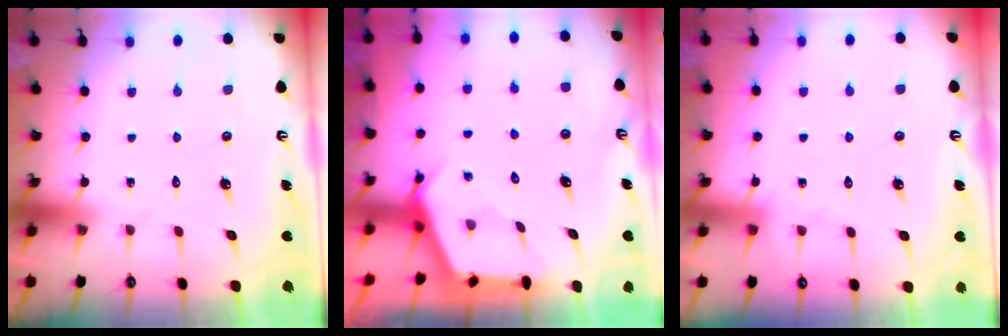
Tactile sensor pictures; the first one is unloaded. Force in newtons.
{"total": 2.5, "press": 2.5, "slide": 0.3}
{"total": 4.8, "press": 4.8, "slide": 0.6}